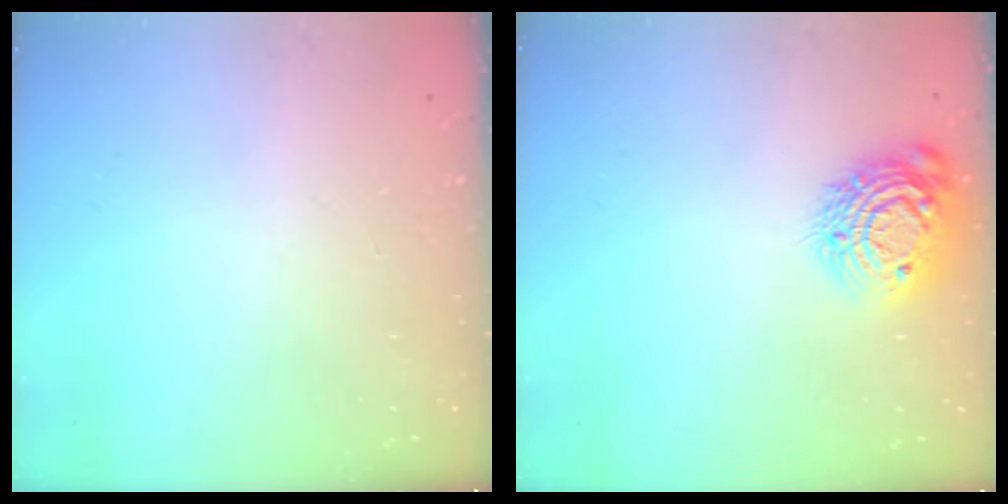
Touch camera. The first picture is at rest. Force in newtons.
{"total": 13.7, "press": 13.7, "slide": 1.0}